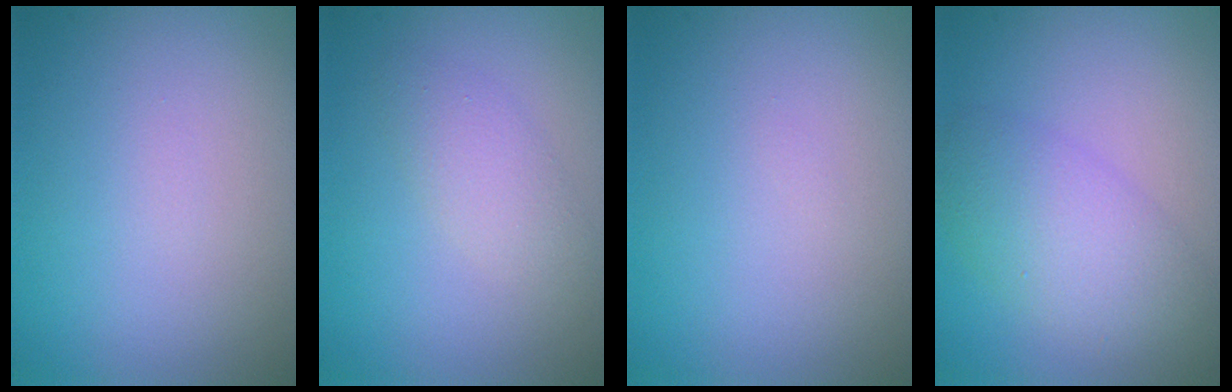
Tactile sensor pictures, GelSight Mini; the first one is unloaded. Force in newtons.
{"total": 2.2, "press": 2.2, "slide": 0.0}
{"total": 0.0}
{"total": 4.7, "press": 4.7, "slide": 0.1}